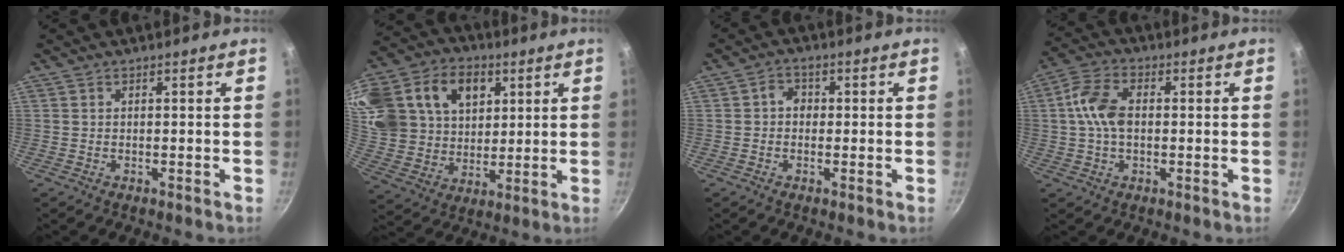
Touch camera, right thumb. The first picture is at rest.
{"total": 29.3, "force": [10.5, 21.8, 16.5], "torque": [-0.372, 0.037, 0.189]}
{"total": 3.1, "force": [0.0, 2.5, 1.8], "torque": [-0.017, 0.008, -0.007]}
{"total": 8.4, "force": [0.4, 5.2, 6.6], "torque": [-0.128, 0.023, -0.001]}